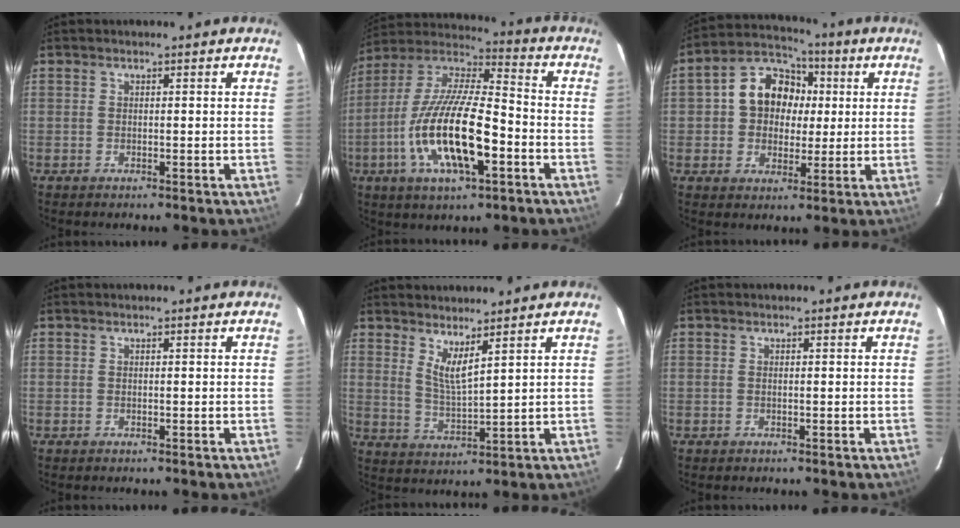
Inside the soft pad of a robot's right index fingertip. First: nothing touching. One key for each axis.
{"total": 19.9, "fx": -6.5, "fy": 6.1, "fz": 17.8, "tx": -0.351, "ty": -0.019, "tz": -0.124}
{"total": 10.7, "fx": 1.2, "fy": 9.1, "fz": 5.5, "tx": -0.115, "ty": 0.040, "tz": 0.020}
{"total": 0.0}
{"total": 4.9, "fx": 3.5, "fy": 0.3, "fz": 3.3, "tx": -0.063, "ty": -0.015, "tz": 0.063}
{"total": 0.0}